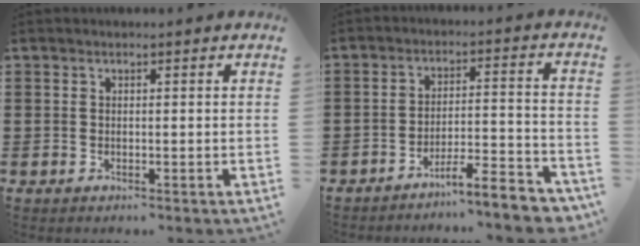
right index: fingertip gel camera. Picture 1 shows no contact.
{"total": 6.5, "force": [-5.8, 0.3, 2.8], "torque": [-0.042, -0.003, -0.111]}